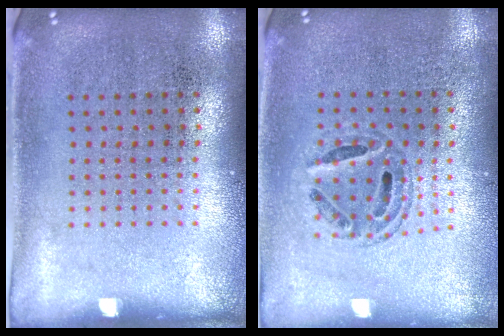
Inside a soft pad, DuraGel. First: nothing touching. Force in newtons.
{"total": 0.8, "press": 0.7, "slide": 0.2}